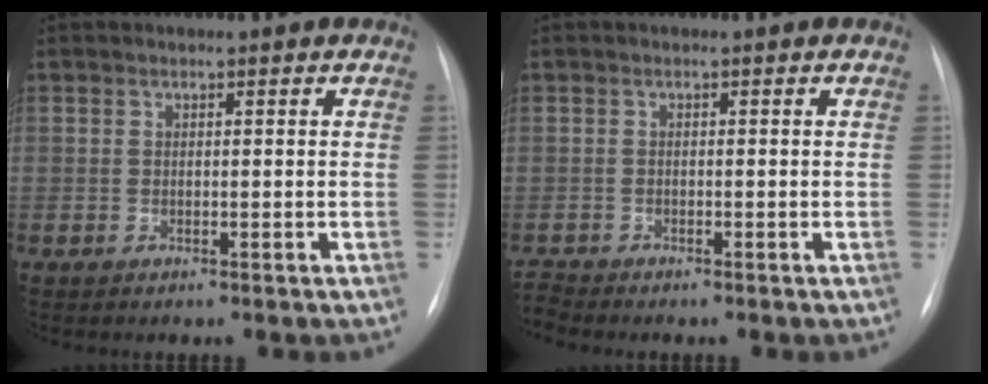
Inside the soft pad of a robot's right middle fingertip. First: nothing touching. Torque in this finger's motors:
{"motor_torque": [-0.14, -0.03, -0.04, -0.01]}